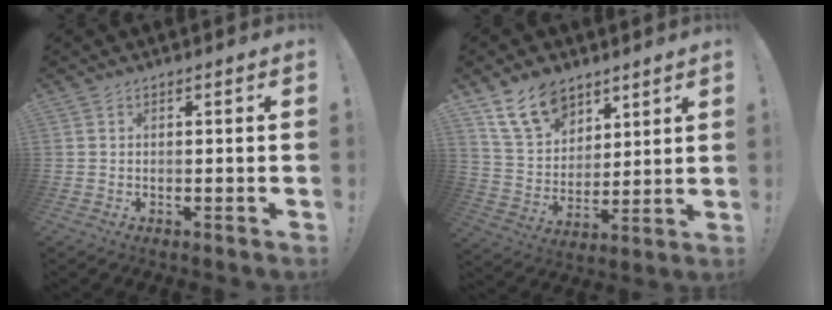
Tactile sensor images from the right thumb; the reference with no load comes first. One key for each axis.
{"total": 14.2, "fx": 9.4, "fy": 9.2, "fz": 5.3, "tx": -0.097, "ty": -0.055, "tz": 0.183}